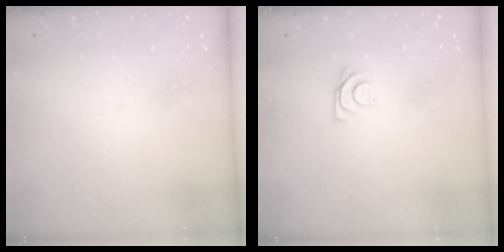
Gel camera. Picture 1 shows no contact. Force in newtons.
{"total": 5.7, "press": 5.7, "slide": 0.5}